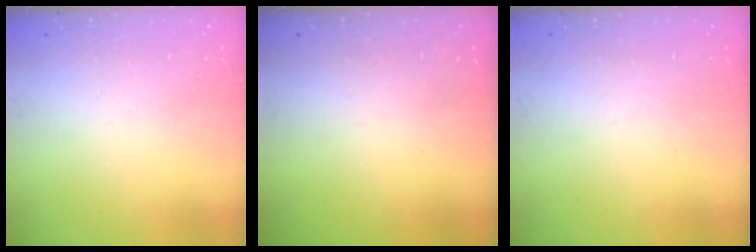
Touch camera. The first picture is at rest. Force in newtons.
{"total": 0.0}
{"total": 0.0}